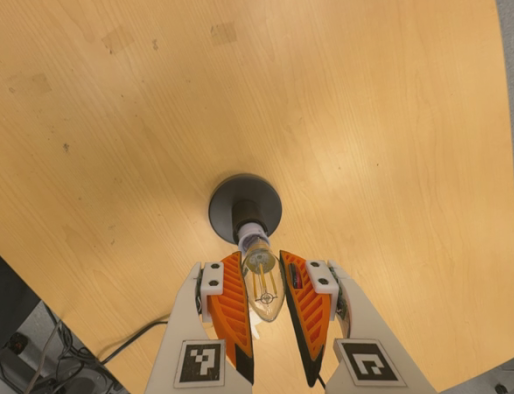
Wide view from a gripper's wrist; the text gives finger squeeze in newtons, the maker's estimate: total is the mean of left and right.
{"total": 11.4, "left": 10.6, "right": 12.1}